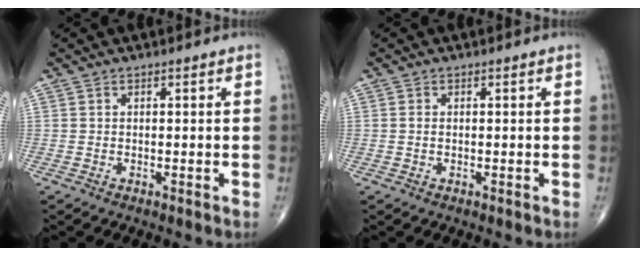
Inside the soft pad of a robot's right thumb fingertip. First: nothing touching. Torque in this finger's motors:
{"motor_torque": [0.04, -0.58, -0.28, -0.22, 0.00]}